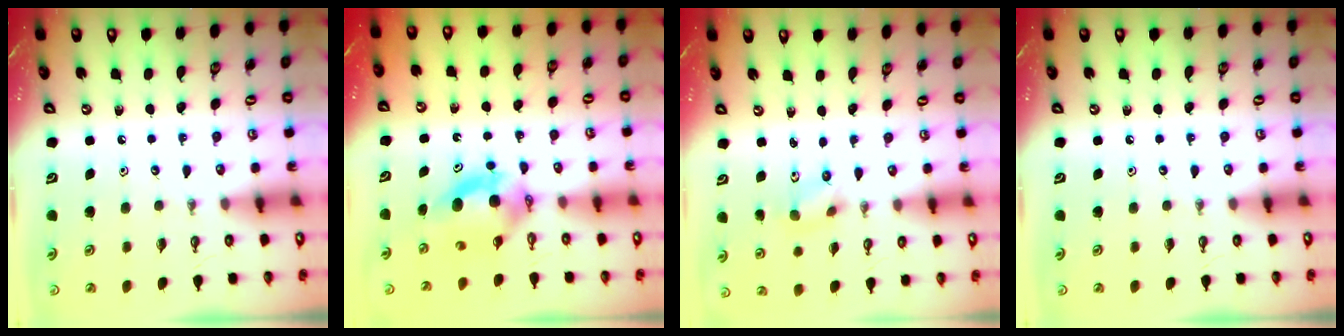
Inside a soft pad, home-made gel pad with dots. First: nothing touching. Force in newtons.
{"total": 5.8, "press": 5.6, "slide": 1.5}
{"total": 1.9, "press": 1.7, "slide": 0.7}
{"total": 0.0}